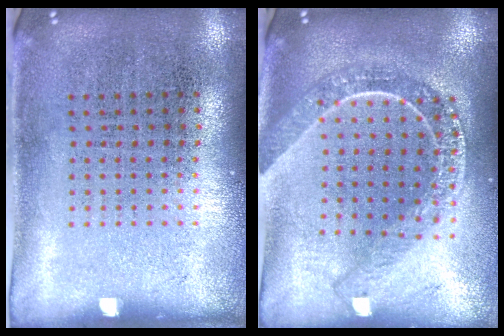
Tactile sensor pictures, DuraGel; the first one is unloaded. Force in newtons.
{"total": 2.2, "press": 1.8, "slide": 1.2}